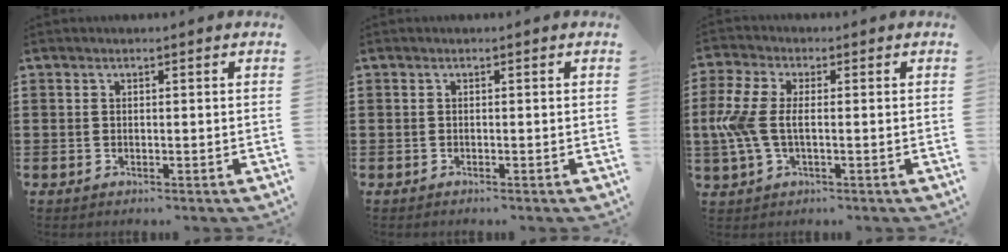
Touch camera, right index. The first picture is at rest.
{"total": 0.0}
{"total": 6.9, "force": [-0.4, 3.5, 6.0], "torque": [-0.158, -0.006, -0.019]}